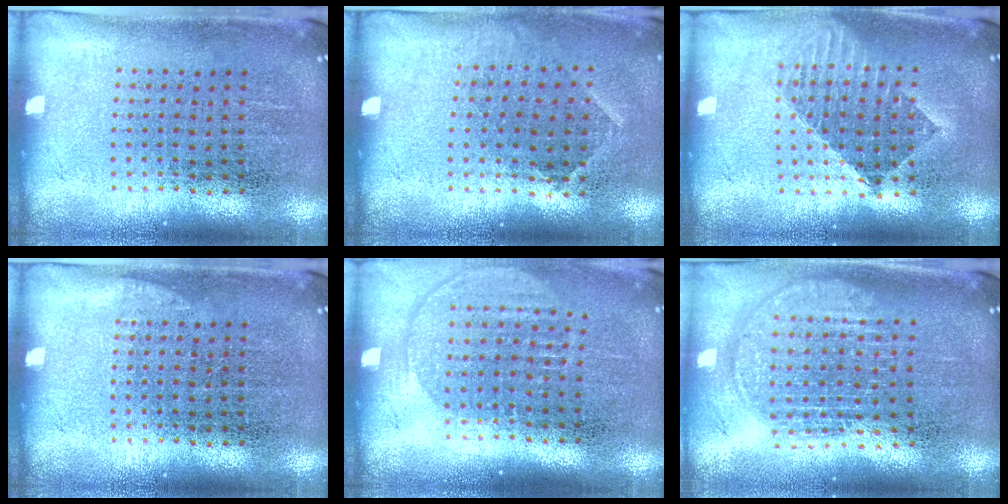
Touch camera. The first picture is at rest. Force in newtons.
{"total": 0.9, "press": 0.6, "slide": 0.6}
{"total": 1.6, "press": 1.3, "slide": 0.9}
{"total": 0.6, "press": 0.6, "slide": 0.2}
{"total": 1.5, "press": 1.3, "slide": 0.7}
{"total": 1.8, "press": 1.5, "slide": 0.9}